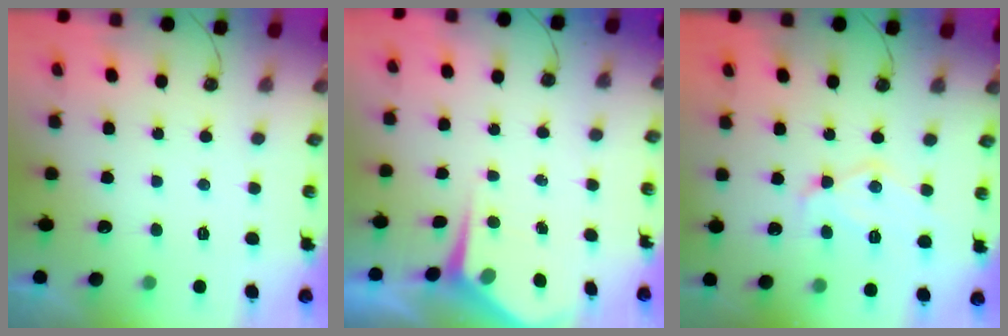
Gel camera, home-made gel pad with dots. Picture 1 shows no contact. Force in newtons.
{"total": 4.8, "press": 4.8, "slide": 0.5}
{"total": 13.5, "press": 13.4, "slide": 0.9}